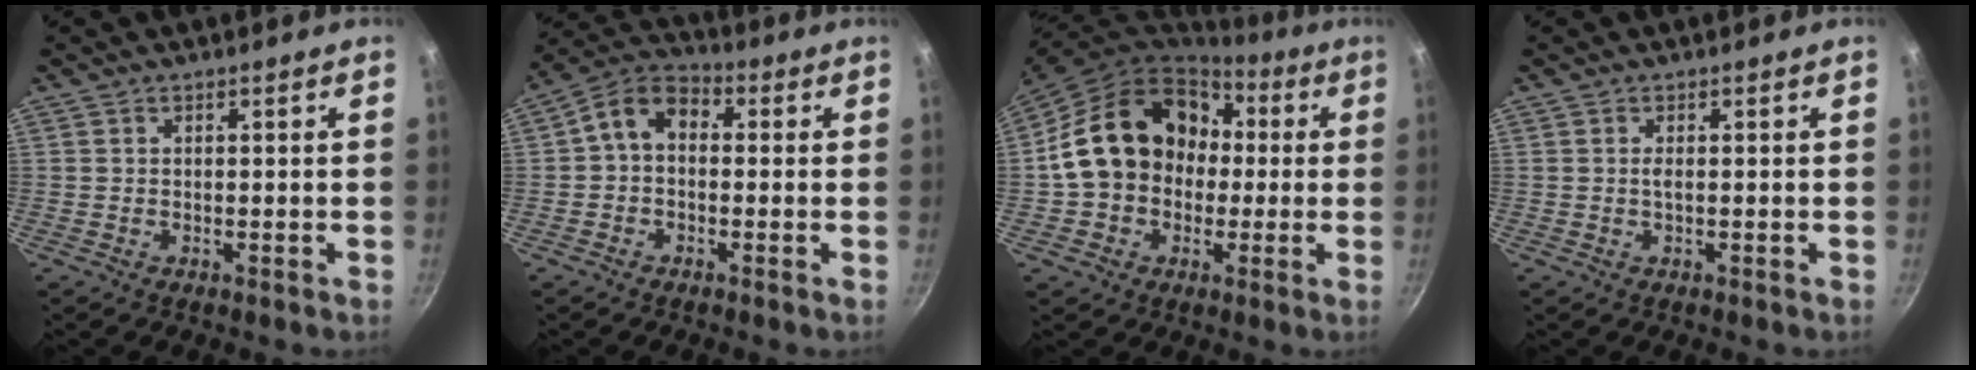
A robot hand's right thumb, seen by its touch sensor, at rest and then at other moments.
{"total": 8.0, "force": [0.5, 5.7, 5.5], "torque": [-0.084, 0.027, -0.014]}
{"total": 19.5, "force": [1.6, 15.9, 11.3], "torque": [-0.171, 0.053, 0.026]}
{"total": 0.9, "force": [0.1, 0.2, 0.9], "torque": [-0.019, 0.000, 0.001]}